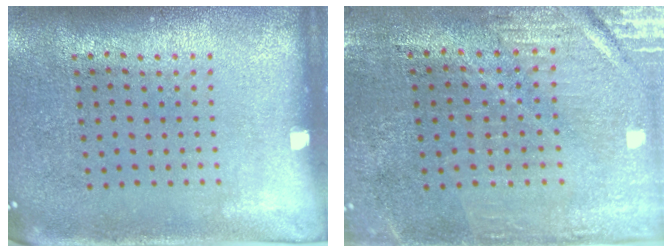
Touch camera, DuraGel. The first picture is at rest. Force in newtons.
{"total": 0.7, "press": 0.6, "slide": 0.2}